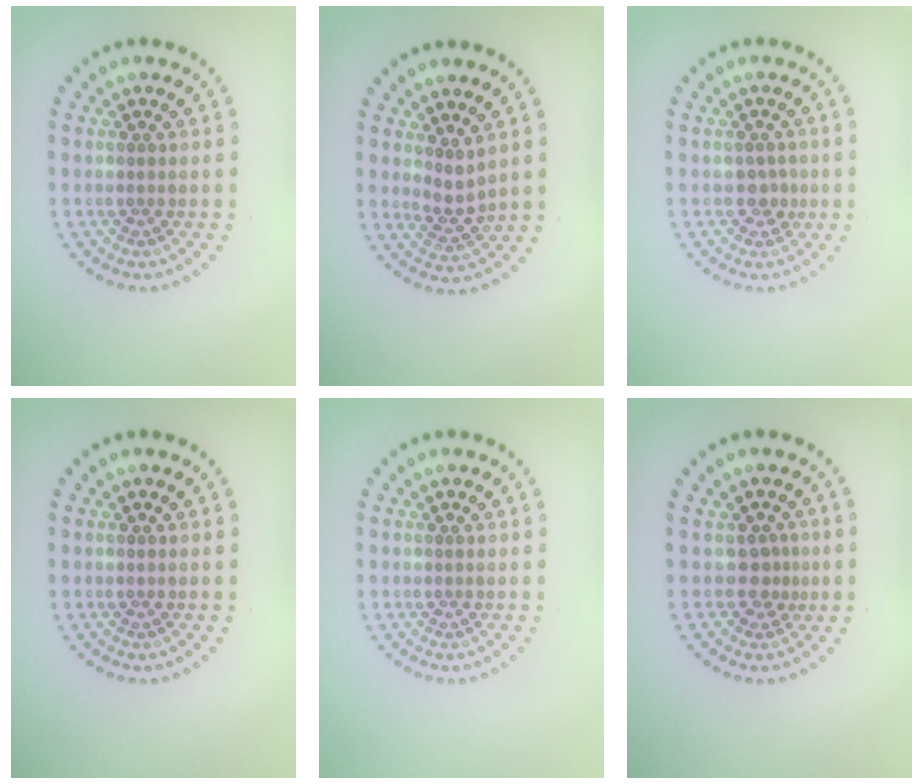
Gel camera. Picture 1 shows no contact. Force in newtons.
{"total": 1.9, "press": 1.3, "slide": 1.3}
{"total": 1.4, "press": 1.3, "slide": 0.5}
{"total": 0.0}
{"total": 0.0}
{"total": 1.7, "press": 1.2, "slide": 1.2}